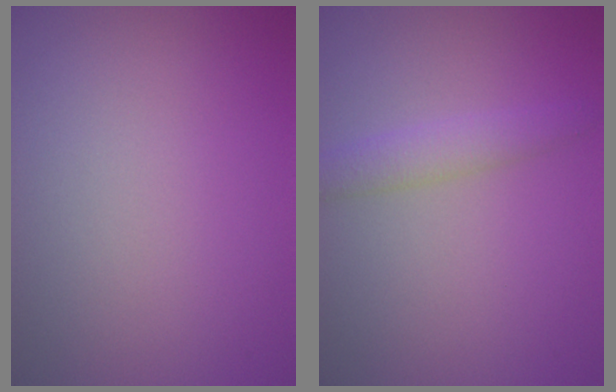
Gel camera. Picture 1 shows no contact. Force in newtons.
{"total": 2.2, "press": 2.2, "slide": 0.1}